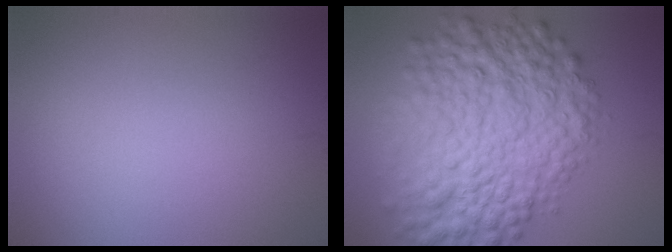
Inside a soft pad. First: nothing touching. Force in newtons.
{"total": 10.4, "press": 10.4, "slide": 0.2}